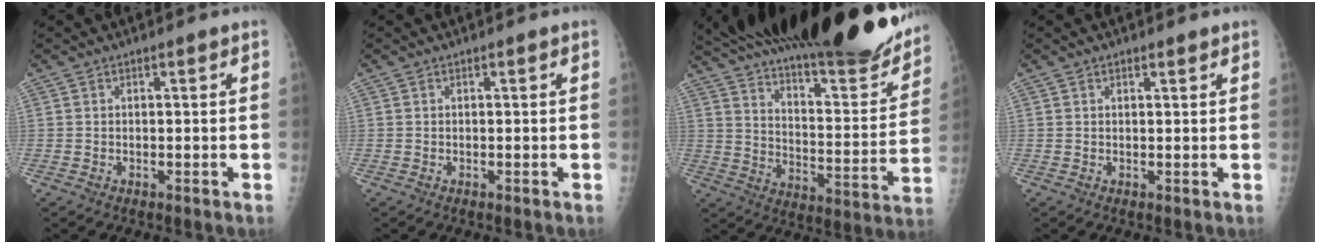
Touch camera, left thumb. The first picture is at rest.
{"total": 0.0}
{"total": 33.3, "force": [27.0, 7.9, 17.8], "torque": [-0.265, -0.116, 0.383]}
{"total": 0.9, "force": [0.7, 0.5, 0.3], "torque": [0.006, -0.002, 0.006]}